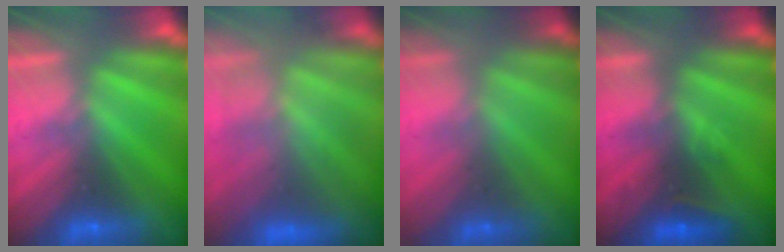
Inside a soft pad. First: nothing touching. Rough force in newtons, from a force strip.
{"total": 7.8}
{"total": 1.7}
{"total": 2.8}